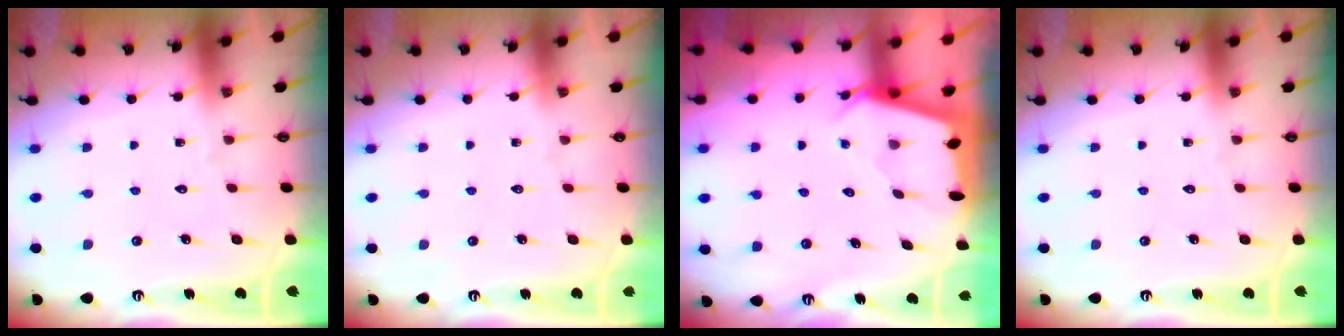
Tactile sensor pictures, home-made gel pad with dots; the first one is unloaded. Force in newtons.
{"total": 0.0}
{"total": 2.6, "press": 2.6, "slide": 0.3}
{"total": 0.0}